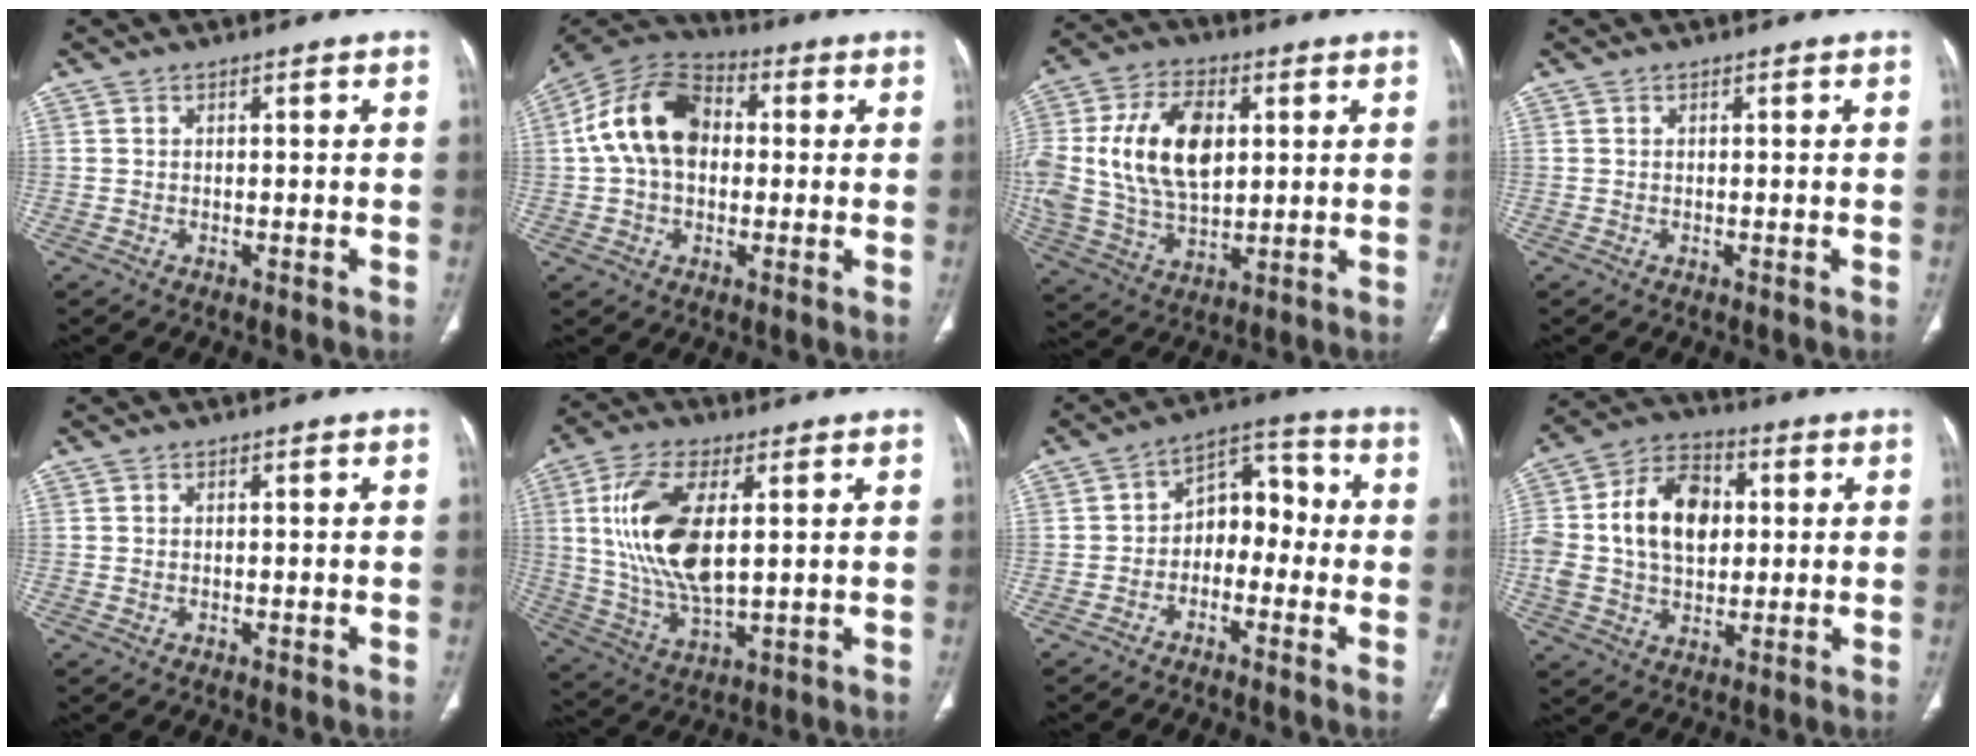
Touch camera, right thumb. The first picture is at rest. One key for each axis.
{"total": 14.9, "fx": 1.4, "fy": 10.4, "fz": 10.6, "tx": -0.180, "ty": 0.031, "tz": 0.013}
{"total": 18.8, "fx": 3.4, "fy": 11.6, "fz": 14.5, "tx": -0.275, "ty": -0.003, "tz": 0.068}
{"total": 0.0}
{"total": 0.0}
{"total": 16.6, "fx": 3.1, "fy": 7.6, "fz": 14.4, "tx": -0.291, "ty": -0.013, "tz": 0.068}
{"total": 8.6, "fx": -1.8, "fy": 6.1, "fz": 5.9, "tx": -0.051, "ty": 0.045, "tz": -0.045}
{"total": 17.1, "fx": 2.1, "fy": 11.9, "fz": 12.1, "tx": -0.209, "ty": 0.018, "tz": 0.036}